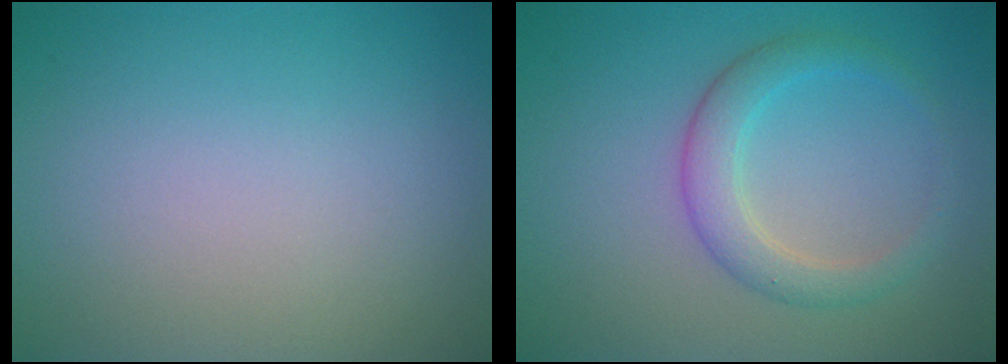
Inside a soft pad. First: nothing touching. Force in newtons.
{"total": 3.1, "press": 3.1, "slide": 0.1}